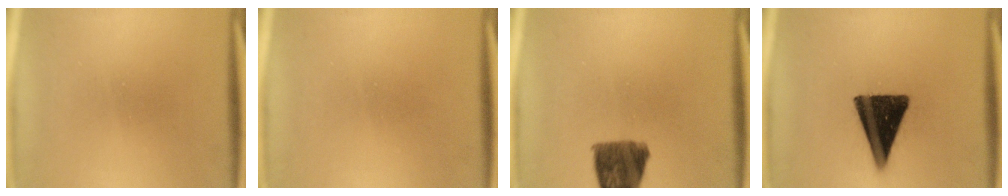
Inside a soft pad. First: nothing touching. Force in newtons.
{"total": 1.7}
{"total": 9.7}
{"total": 15.9}